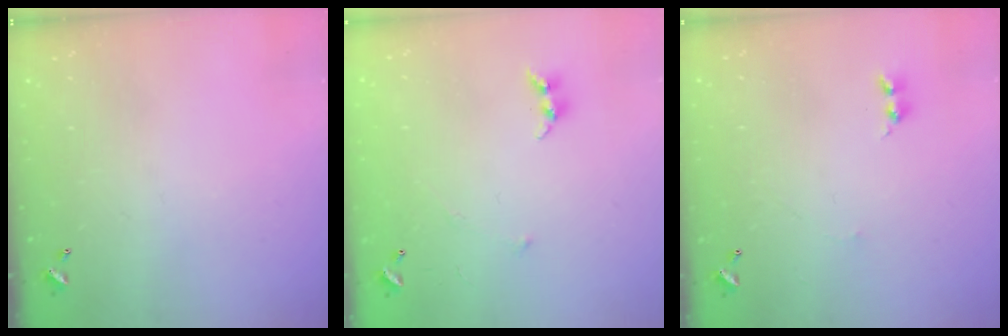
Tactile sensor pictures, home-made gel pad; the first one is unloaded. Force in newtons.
{"total": 6.2, "press": 6.2, "slide": 0.4}
{"total": 0.8, "press": 0.7, "slide": 0.5}